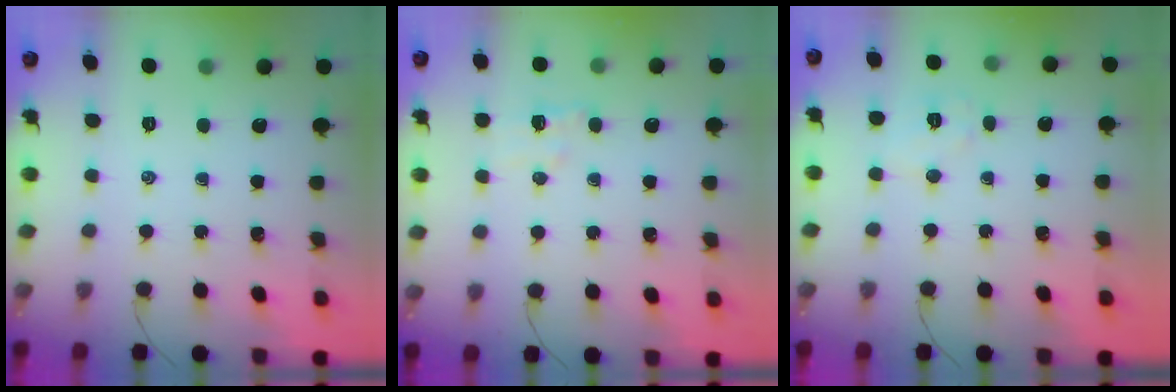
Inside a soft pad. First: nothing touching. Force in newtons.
{"total": 4.7, "press": 4.6, "slide": 1.0}
{"total": 6.2, "press": 6.1, "slide": 0.9}